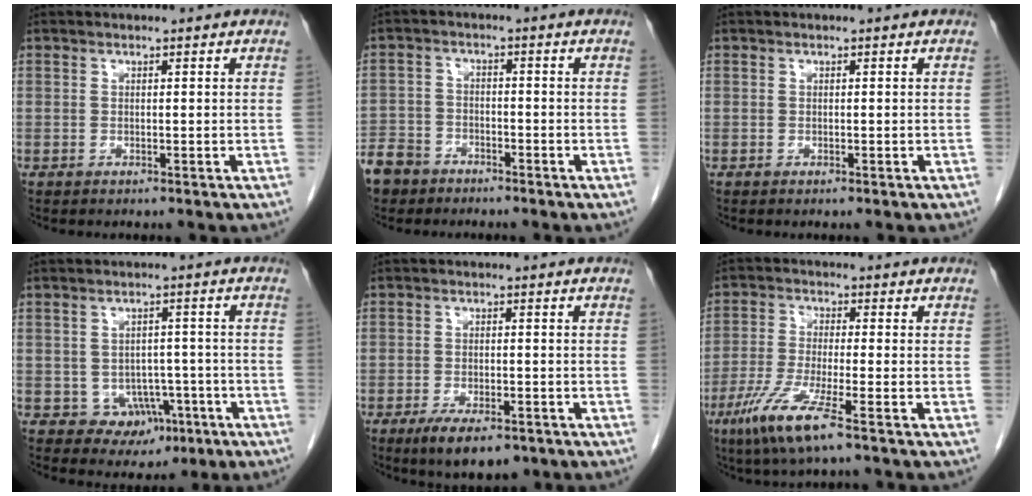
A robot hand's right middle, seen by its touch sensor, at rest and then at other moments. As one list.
[{"total": 8.0, "force": [-6.0, 5.1, 1.5], "torque": [-0.049, 0.002, -0.112]}, {"total": 0.0}, {"total": 5.8, "force": [-2.1, 5.0, 2.2], "torque": [-0.014, 0.014, -0.014]}, {"total": 7.0, "force": [-4.6, 2.4, 4.6], "torque": [-0.076, -0.011, -0.069]}, {"total": 8.3, "force": [-4.7, 0.1, 6.8], "torque": [-0.140, -0.023, -0.091]}]